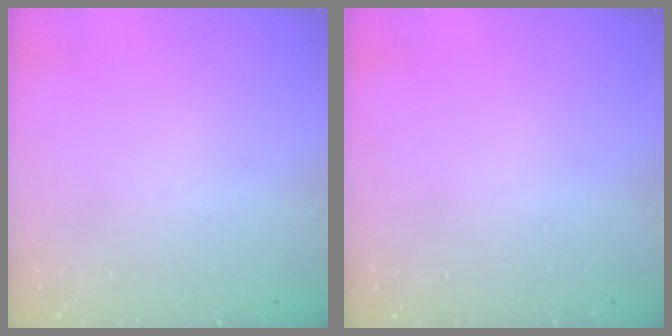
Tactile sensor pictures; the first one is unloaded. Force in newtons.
{"total": 0.0}